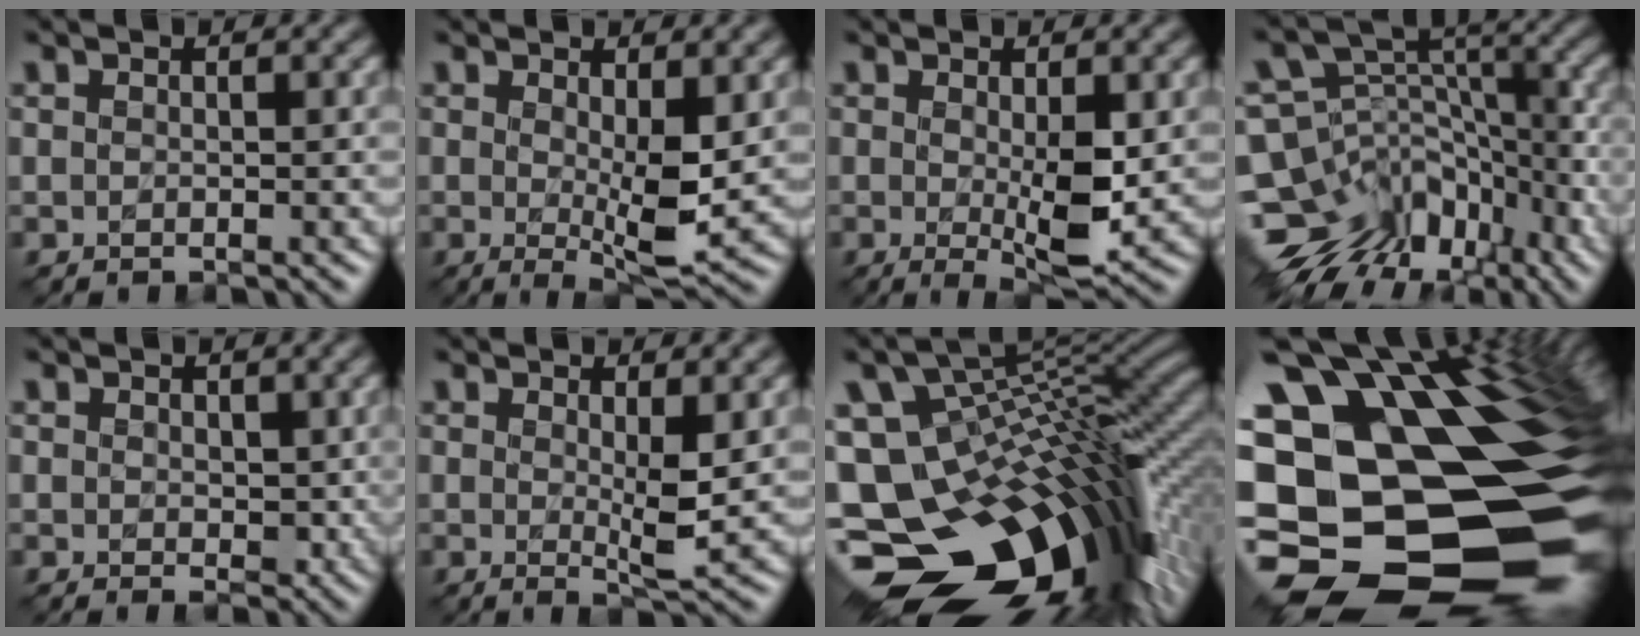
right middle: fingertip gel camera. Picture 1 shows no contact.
{"total": 4.0, "force": [0.4, 0.9, 3.9], "torque": [-0.076, -0.008, 0.012]}
{"total": 4.2, "force": [-0.1, 1.2, 4.0], "torque": [-0.077, -0.007, 0.006]}
{"total": 14.4, "force": [-9.7, 8.4, 6.6], "torque": [-0.142, 0.021, -0.137]}
{"total": 1.6, "force": [0.3, 1.3, 0.9], "torque": [-0.021, -0.003, 0.002]}
{"total": 2.6, "force": [0.7, 0.2, 2.5], "torque": [-0.050, -0.003, 0.014]}
{"total": 17.3, "force": [-5.7, 9.9, 12.9], "torque": [-0.234, -0.019, -0.078]}
{"total": 21.7, "force": [-3.0, 14.4, 15.9], "torque": [-0.269, -0.029, -0.038]}